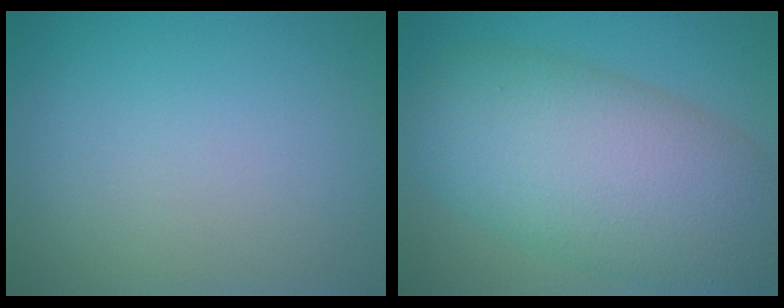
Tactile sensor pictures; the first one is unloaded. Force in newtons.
{"total": 11.8, "press": 11.8, "slide": 0.6}